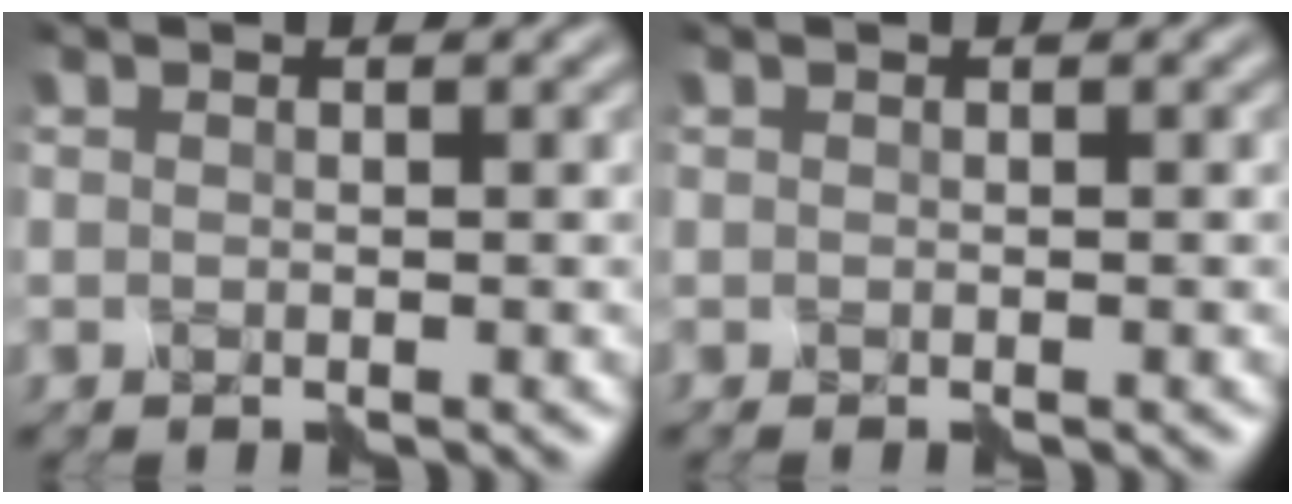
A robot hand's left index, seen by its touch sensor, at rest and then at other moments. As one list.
[{"total": 0.0}]